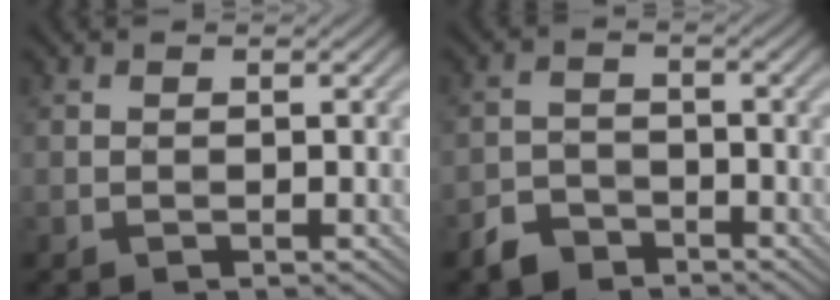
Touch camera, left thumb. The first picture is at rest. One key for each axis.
{"total": 3.1, "fx": -2.6, "fy": 1.5, "fz": 0.7, "tx": -0.014, "ty": 0.005, "tz": -0.056}